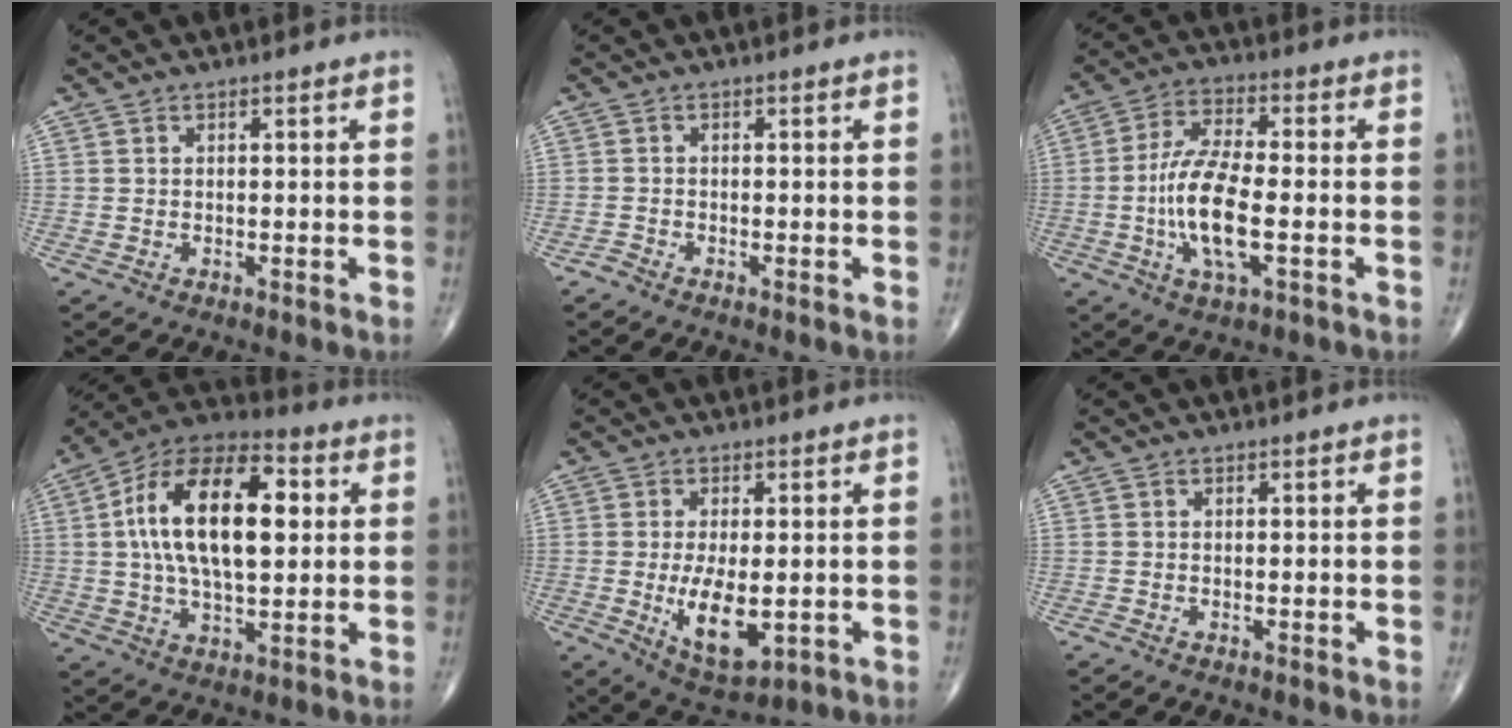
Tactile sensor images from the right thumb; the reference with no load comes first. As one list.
[{"total": 0.9, "force": [-0.8, 0.2, 0.3], "torque": [-0.008, -0.002, -0.021]}, {"total": 12.4, "force": [-2.4, 4.2, 11.4], "torque": [-0.234, 0.011, -0.047]}, {"total": 21.1, "force": [3.3, 10.6, 17.9], "torque": [-0.302, 0.017, 0.048]}, {"total": 9.8, "force": [-1.4, 4.5, 8.6], "torque": [-0.137, -0.019, -0.012]}, {"total": 0.0}]